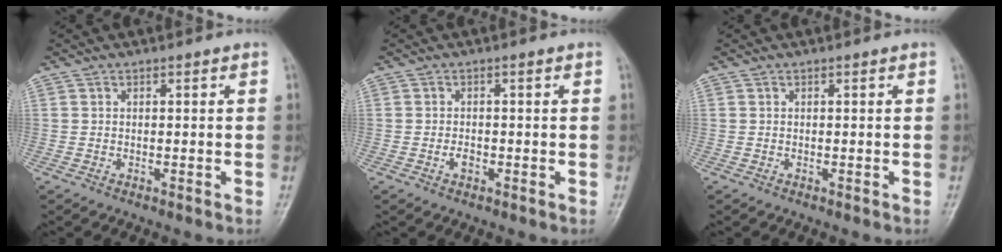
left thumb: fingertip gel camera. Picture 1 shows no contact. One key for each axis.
{"total": 1.5, "fx": -0.6, "fy": 0.9, "fz": 1.1, "tx": -0.016, "ty": 0.001, "tz": -0.012}
{"total": 0.0}